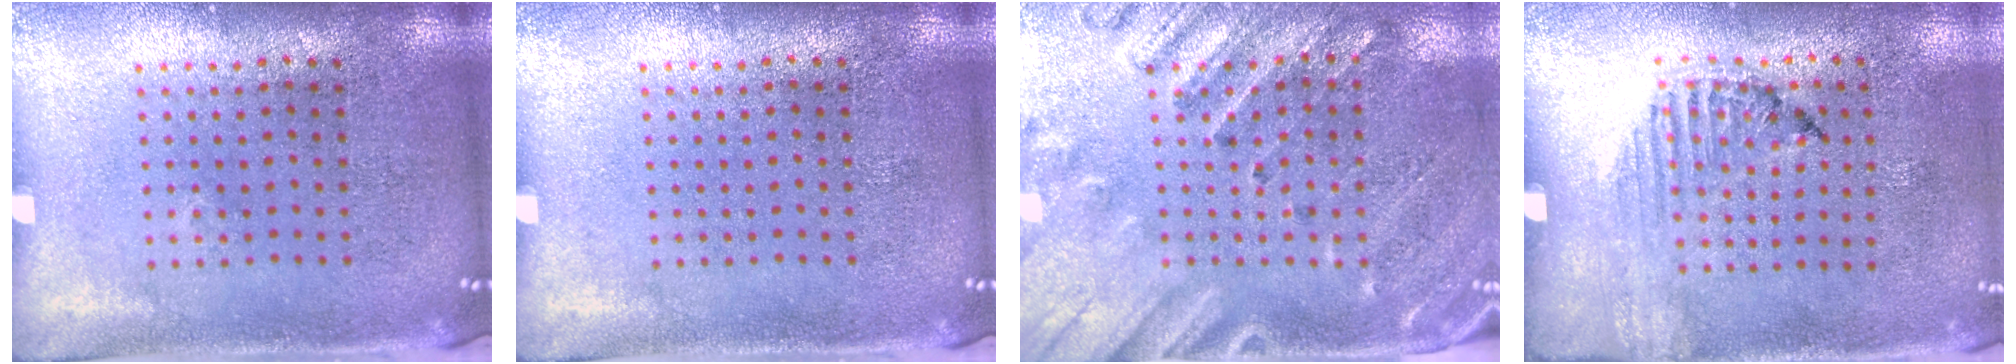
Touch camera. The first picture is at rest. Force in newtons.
{"total": 0.0}
{"total": 2.5, "press": 2.1, "slide": 1.4}
{"total": 1.2, "press": 1.1, "slide": 0.4}